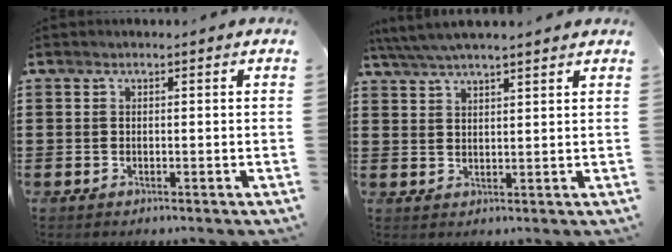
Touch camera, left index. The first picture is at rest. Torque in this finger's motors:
{"motor_torque": [2.14, 0.00, 0.33, 0.21]}